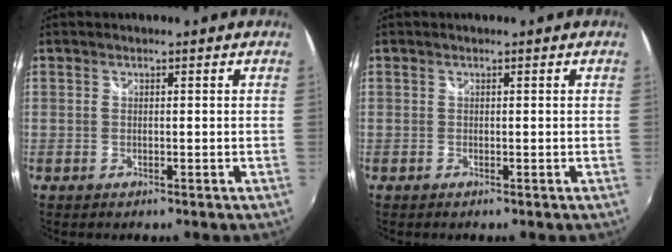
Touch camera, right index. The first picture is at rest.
{"total": 0.0}